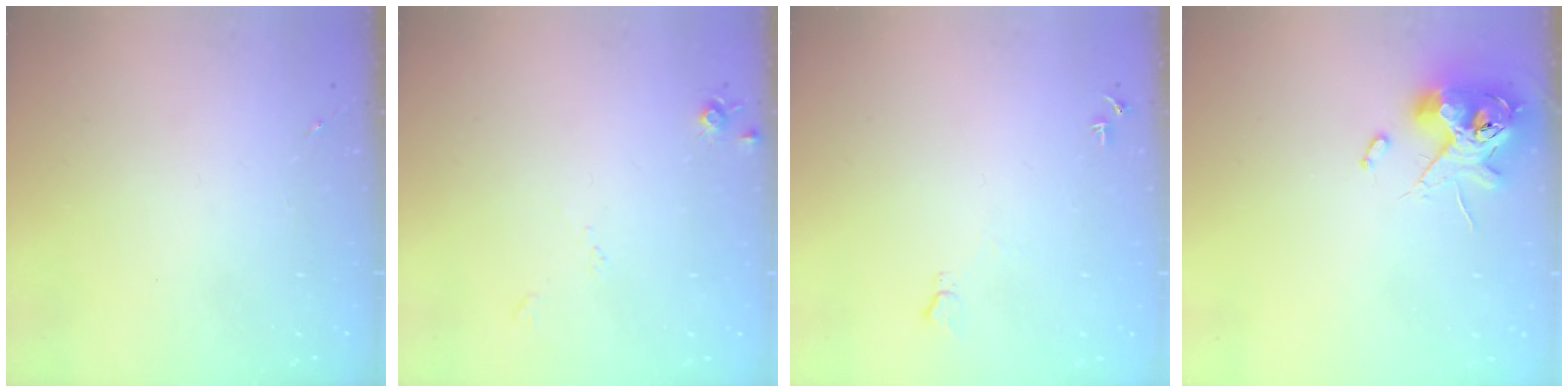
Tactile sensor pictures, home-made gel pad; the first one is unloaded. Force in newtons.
{"total": 5.4, "press": 5.4, "slide": 0.6}
{"total": 5.8, "press": 5.8, "slide": 0.7}
{"total": 12.6, "press": 12.5, "slide": 2.0}